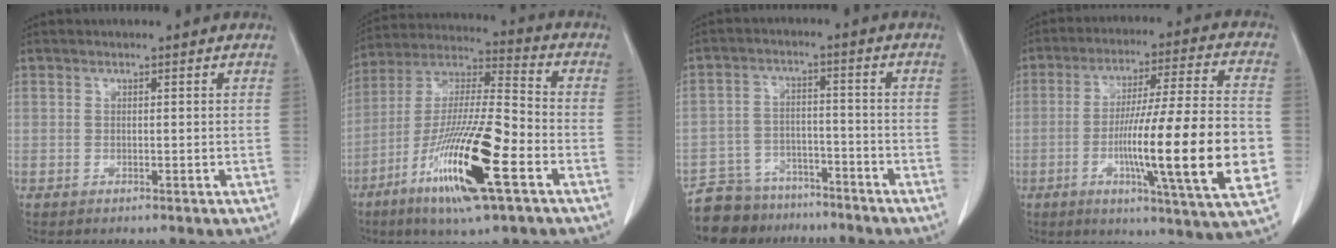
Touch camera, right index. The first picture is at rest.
{"total": 19.1, "force": [-8.3, 2.0, 17.1], "torque": [-0.343, -0.030, -0.153]}
{"total": 9.8, "force": [-8.5, 4.8, 0.7], "torque": [-0.005, 0.024, -0.135]}
{"total": 20.9, "force": [-4.2, 0.3, 20.5], "torque": [-0.298, -0.009, -0.067]}